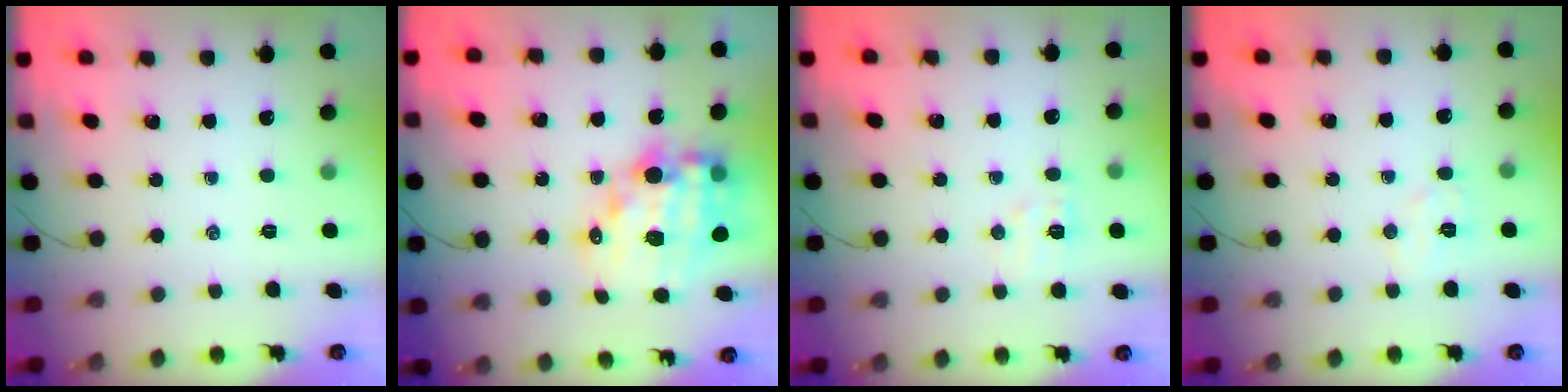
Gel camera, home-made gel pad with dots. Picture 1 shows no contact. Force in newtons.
{"total": 15.3, "press": 14.9, "slide": 3.5}
{"total": 5.7, "press": 5.5, "slide": 1.4}
{"total": 5.6, "press": 5.5, "slide": 1.1}